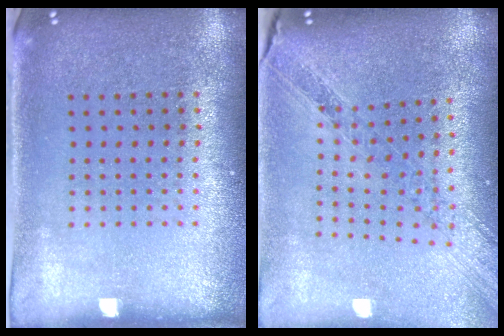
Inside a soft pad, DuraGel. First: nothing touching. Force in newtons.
{"total": 1.2, "press": 1.2, "slide": 0.3}